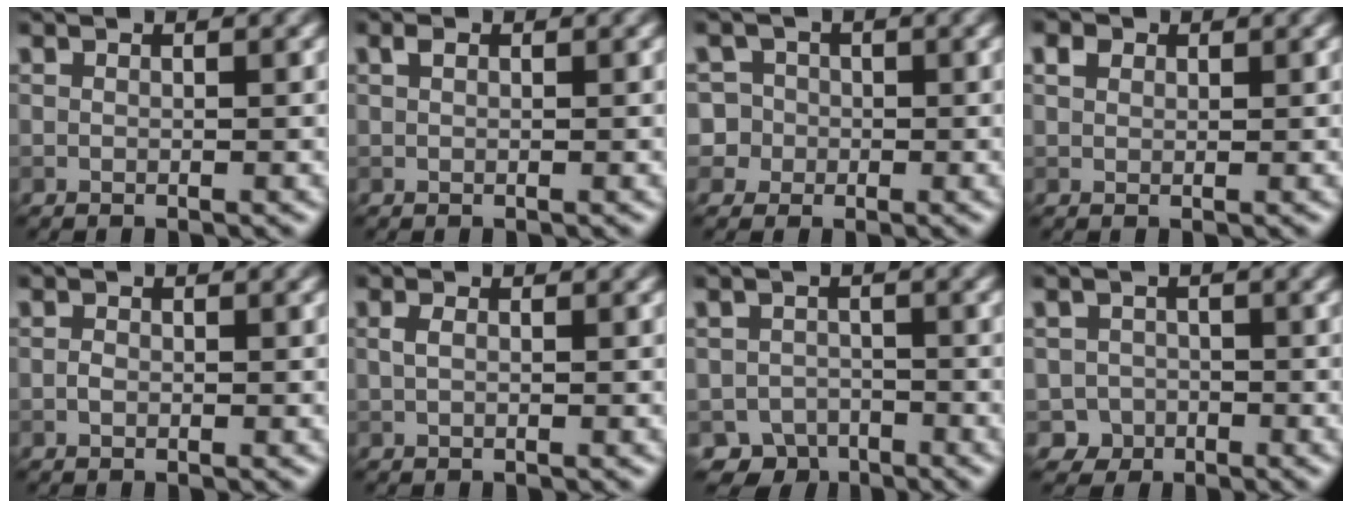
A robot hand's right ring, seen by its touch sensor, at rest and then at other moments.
{"total": 0.7, "force": [0.3, 0.4, 0.4], "torque": [-0.009, 0.002, 0.006]}
{"total": 5.3, "force": [-0.4, 5.1, 1.2], "torque": [-0.013, 0.026, -0.028]}
{"total": 1.1, "force": [0.6, 0.8, 0.5], "torque": [-0.008, 0.005, 0.009]}
{"total": 0.7, "force": [-0.2, 0.5, 0.5], "torque": [-0.009, 0.001, -0.006]}
{"total": 0.8, "force": [0.1, 0.4, 0.7], "torque": [-0.018, 0.001, 0.002]}
{"total": 3.2, "force": [-2.3, 2.2, 0.4], "torque": [0.009, -0.001, -0.042]}
{"total": 2.4, "force": [-1.2, 2.1, -0.1], "torque": [0.024, 0.006, -0.020]}